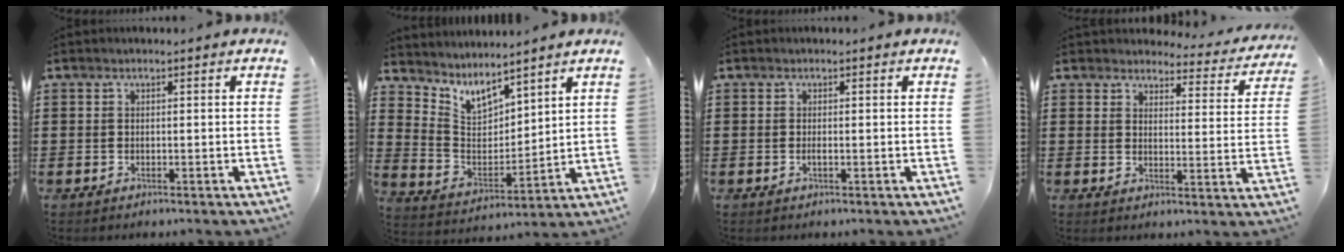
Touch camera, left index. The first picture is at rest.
{"total": 6.3, "force": [5.5, 2.4, 1.9], "torque": [-0.071, -0.033, 0.098]}
{"total": 0.5, "force": [-0.1, 0.0, 0.5], "torque": [-0.011, -0.004, -0.001]}
{"total": 3.8, "force": [3.7, 0.7, 0.8], "torque": [-0.028, -0.022, 0.061]}